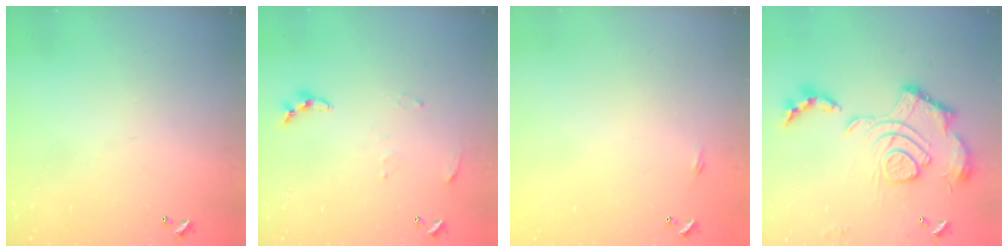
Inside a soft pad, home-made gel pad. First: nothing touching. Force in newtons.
{"total": 4.3, "press": 4.3, "slide": 0.5}
{"total": 2.2, "press": 2.1, "slide": 0.4}
{"total": 2.4, "press": 1.9, "slide": 1.5}